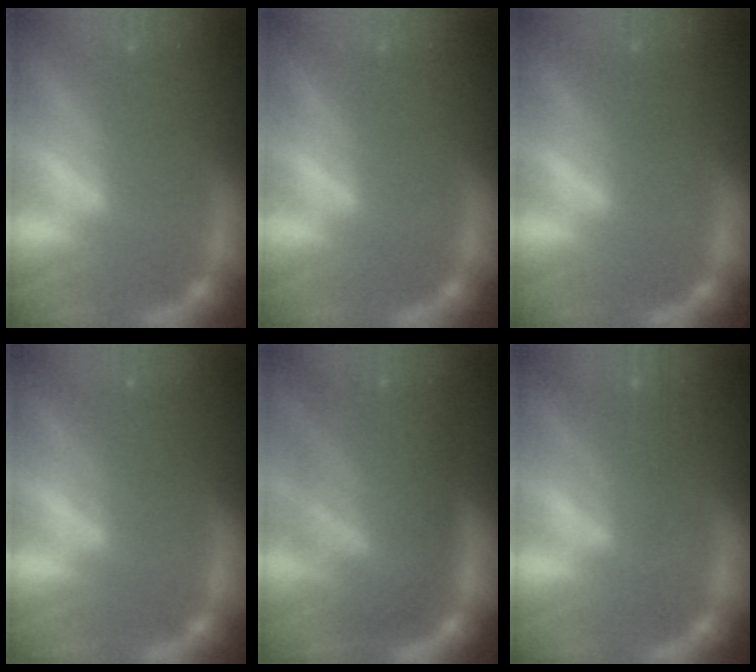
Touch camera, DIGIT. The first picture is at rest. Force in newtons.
{"total": 0.0}
{"total": 1.5}
{"total": 2.5}
{"total": 10.0}
{"total": 3.0}